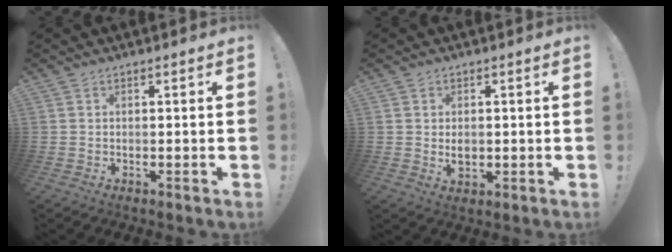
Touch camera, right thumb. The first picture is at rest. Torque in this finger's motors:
{"motor_torque": [-0.06, 0.03, 0.07, 0.28, 0.00]}